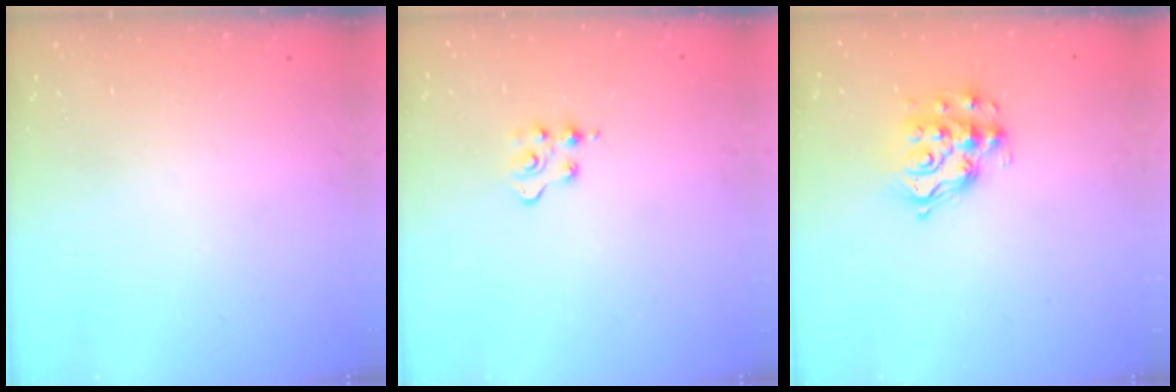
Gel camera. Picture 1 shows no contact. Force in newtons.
{"total": 3.0, "press": 3.0, "slide": 0.4}
{"total": 12.2, "press": 12.2, "slide": 0.8}